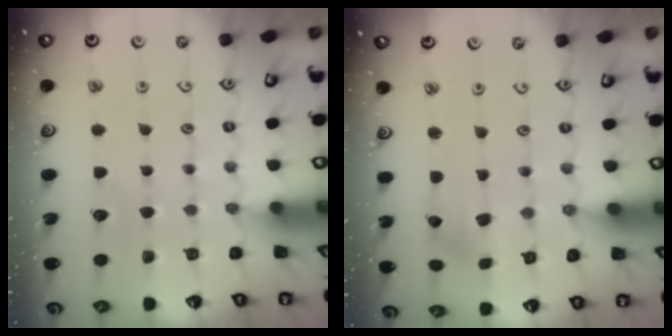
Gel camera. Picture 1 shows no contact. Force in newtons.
{"total": 2.4, "press": 2.3, "slide": 0.4}